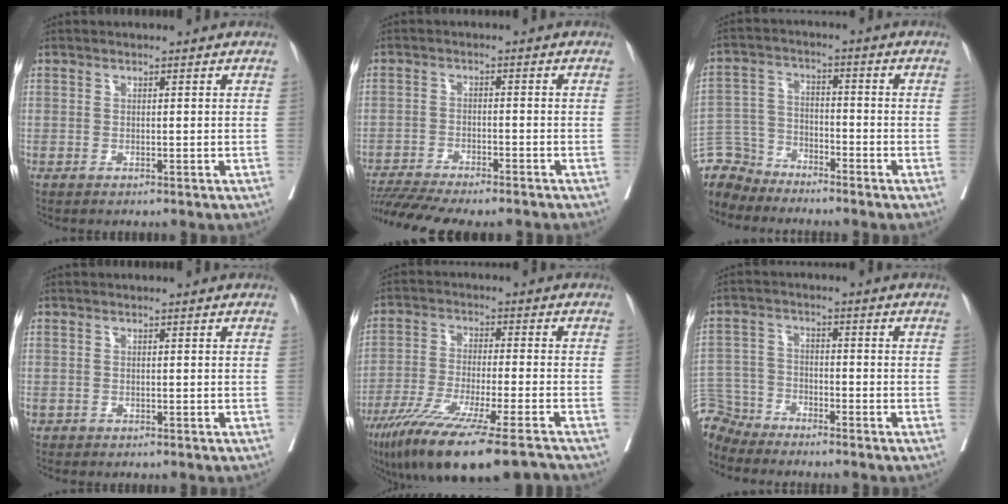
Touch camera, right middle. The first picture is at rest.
{"total": 14.0, "force": [-12.5, 1.3, 6.2], "torque": [-0.104, -0.008, -0.185]}
{"total": 7.8, "force": [-7.3, 2.5, -0.9], "torque": [0.017, 0.014, -0.149]}
{"total": 1.5, "force": [-0.8, 1.1, 0.6], "torque": [-0.016, 0.003, -0.011]}
{"total": 18.2, "force": [-13.8, 0.1, 11.9], "torque": [-0.196, -0.061, -0.228]}
{"total": 6.0, "force": [-5.7, 1.5, -1.3], "torque": [0.028, 0.007, -0.116]}